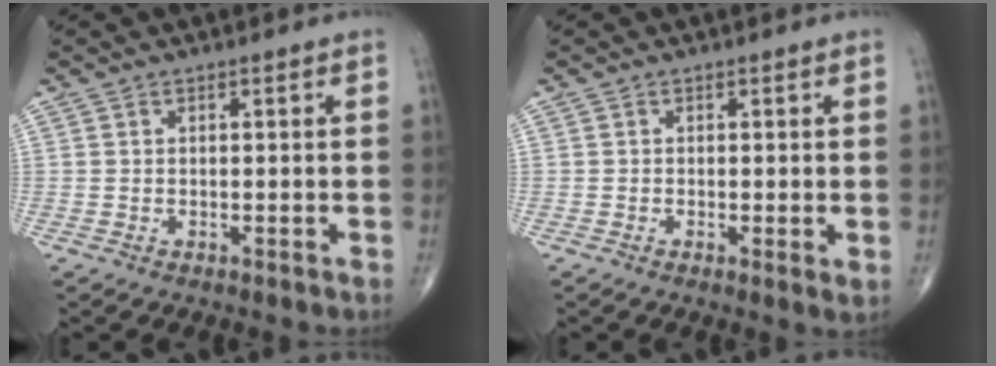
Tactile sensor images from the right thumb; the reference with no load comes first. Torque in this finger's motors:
{"motor_torque": [-0.36, 0.03, -0.23, 0.03, 0.00]}